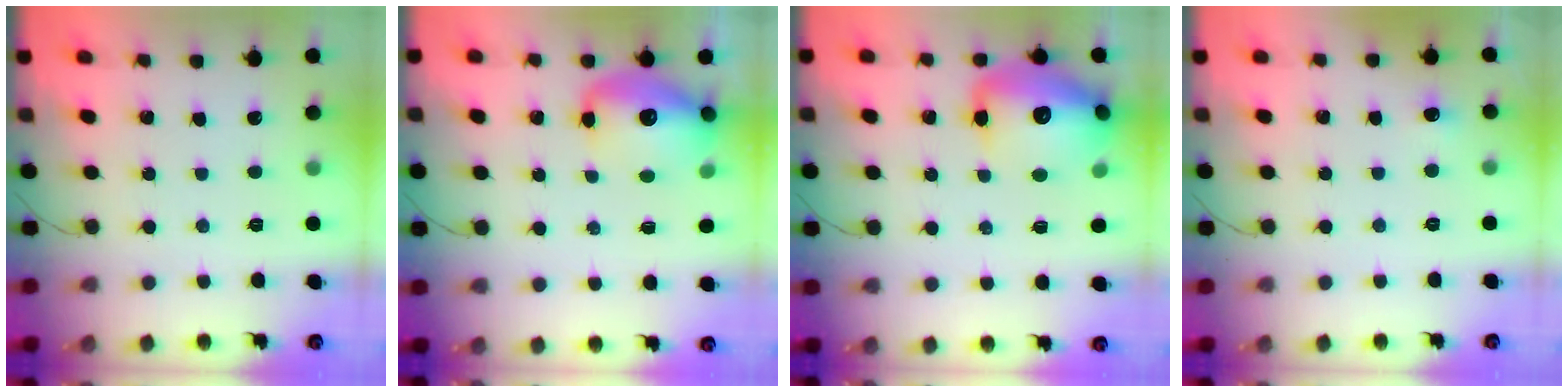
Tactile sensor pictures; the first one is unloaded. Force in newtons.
{"total": 12.7, "press": 12.3, "slide": 3.1}
{"total": 18.4, "press": 18.2, "slide": 2.9}
{"total": 3.5, "press": 3.2, "slide": 1.5}